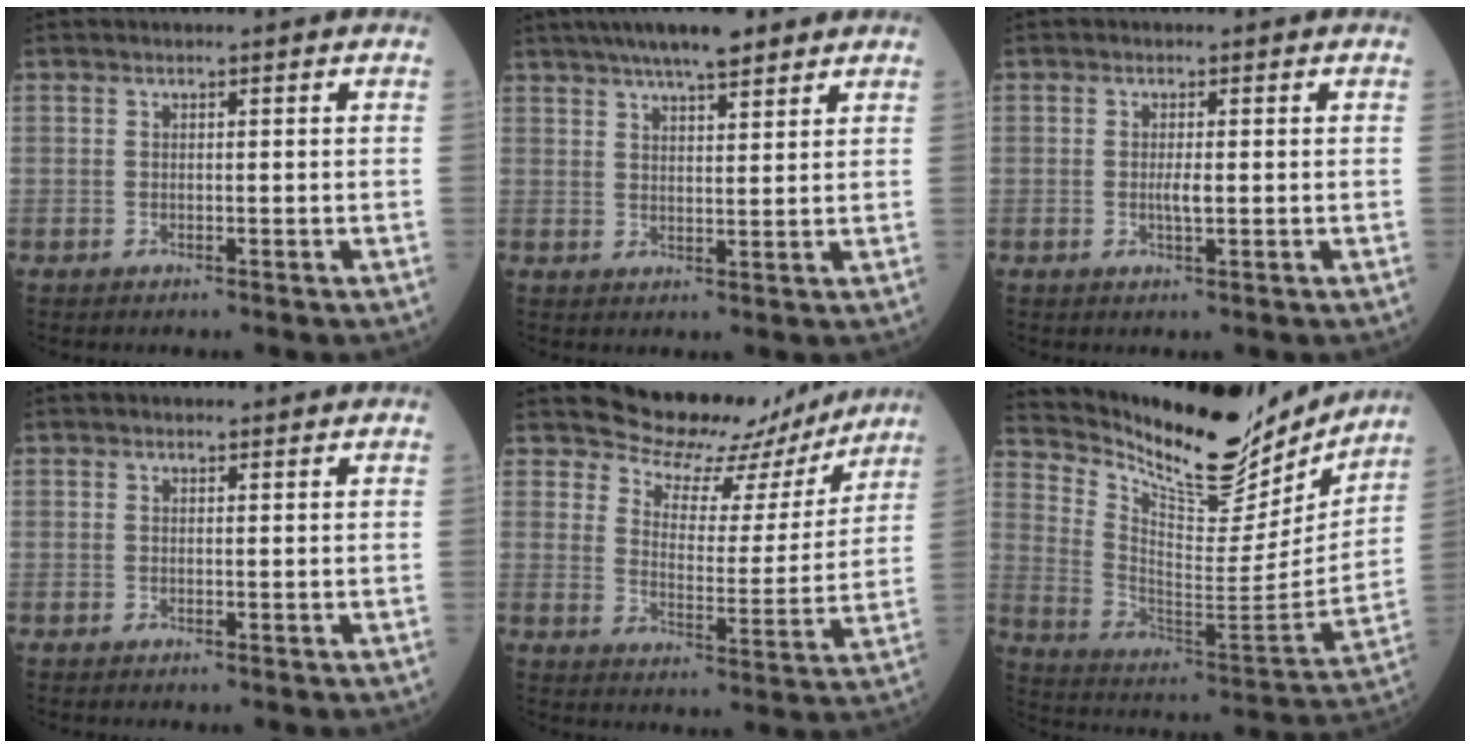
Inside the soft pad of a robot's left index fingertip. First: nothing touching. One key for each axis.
{"total": 8.7, "fx": 6.6, "fy": 1.5, "fz": 5.4, "tx": -0.080, "ty": 0.024, "tz": 0.102}
{"total": 1.7, "fx": -0.4, "fy": 0.3, "fz": 1.7, "tx": -0.033, "ty": -0.004, "tz": -0.007}
{"total": 0.0}
{"total": 13.1, "fx": 12.0, "fy": 4.8, "fz": 1.8, "tx": -0.018, "ty": -0.016, "tz": 0.149}
{"total": 21.6, "fx": 19.0, "fy": 5.9, "fz": 8.4, "tx": -0.152, "ty": -0.035, "tz": 0.292}